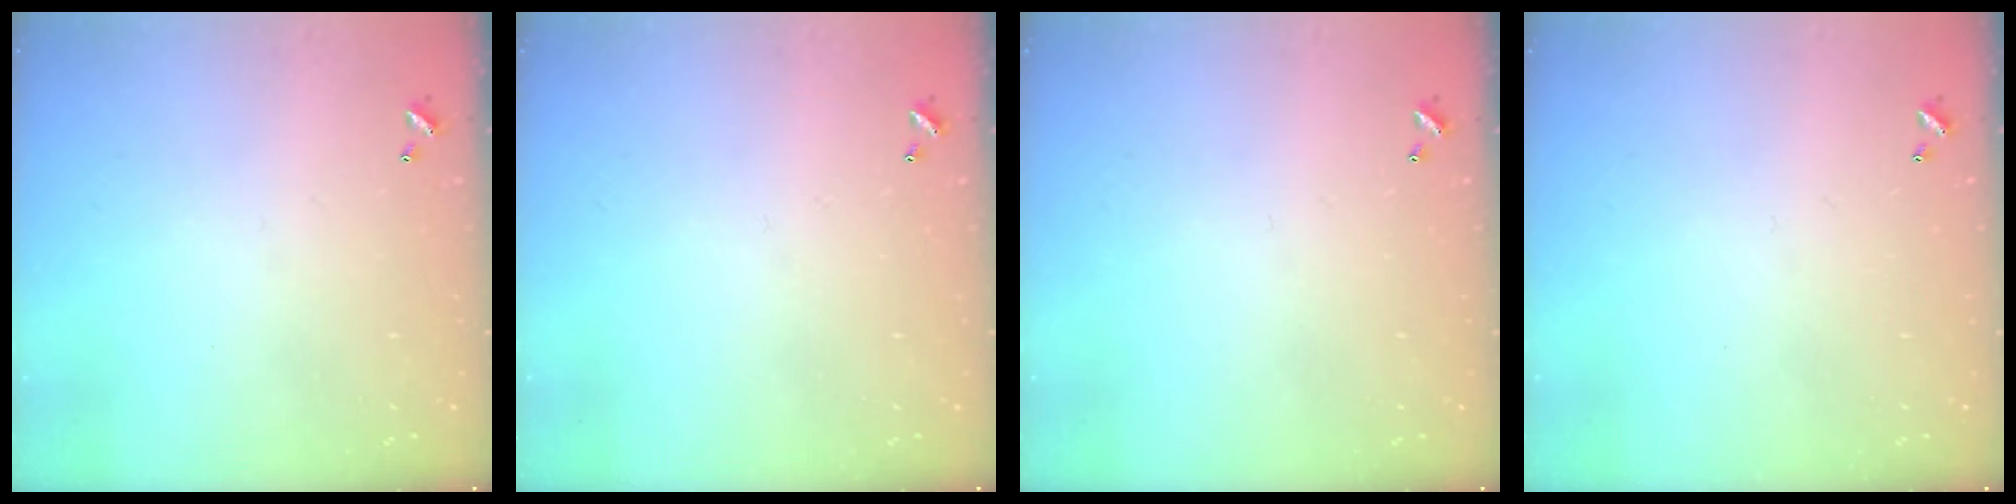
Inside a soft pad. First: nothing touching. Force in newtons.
{"total": 0.0}
{"total": 0.0}
{"total": 0.0}